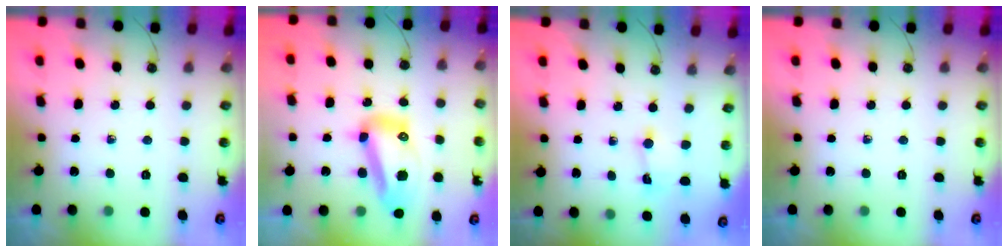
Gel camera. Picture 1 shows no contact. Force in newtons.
{"total": 14.7, "press": 14.6, "slide": 1.8}
{"total": 1.0, "press": 0.9, "slide": 0.5}
{"total": 0.0}